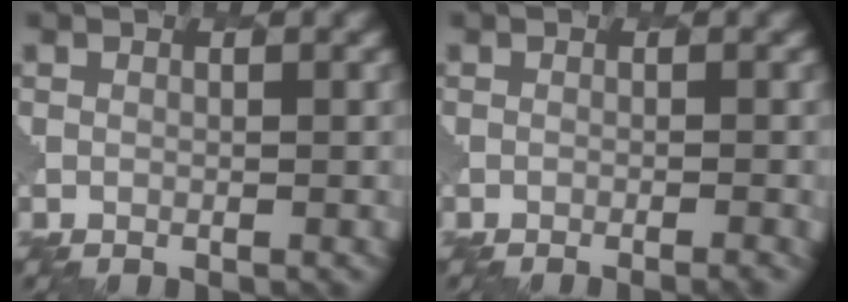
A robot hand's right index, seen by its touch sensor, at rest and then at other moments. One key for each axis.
{"total": 1.7, "fx": -0.9, "fy": 0.6, "fz": 1.3, "tx": -0.002, "ty": 0.009, "tz": -0.013}